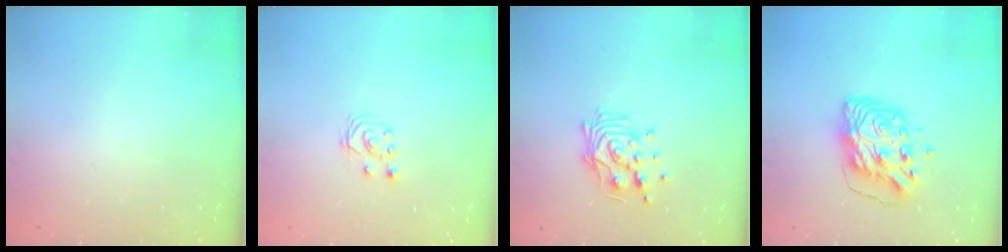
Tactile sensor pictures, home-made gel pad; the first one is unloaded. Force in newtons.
{"total": 2.8, "press": 2.7, "slide": 0.7}
{"total": 12.5, "press": 12.4, "slide": 1.5}
{"total": 10.0, "press": 9.9, "slide": 1.4}